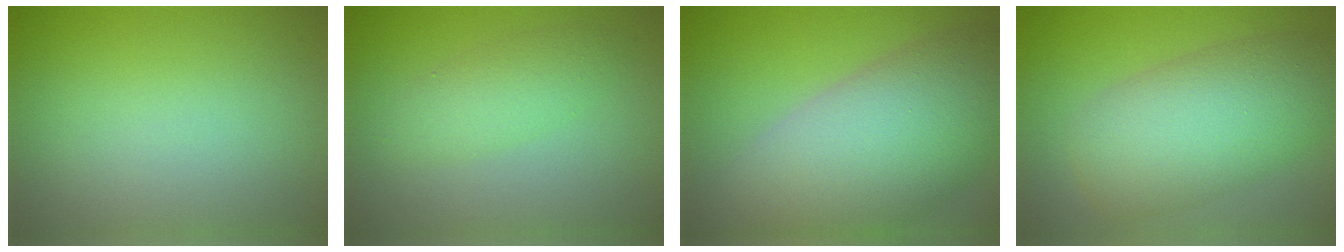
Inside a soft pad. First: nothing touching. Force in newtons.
{"total": 2.5, "press": 2.5, "slide": 0.1}
{"total": 11.5, "press": 11.4, "slide": 1.0}
{"total": 7.9, "press": 7.9, "slide": 0.2}